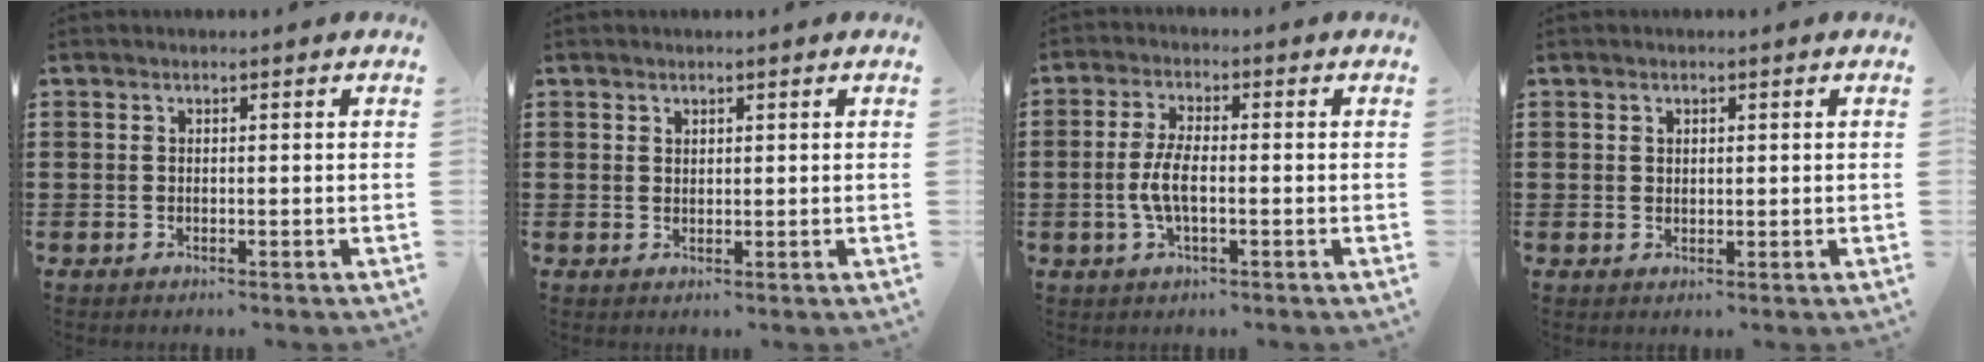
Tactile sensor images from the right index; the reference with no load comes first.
{"total": 1.2, "force": [1.0, 0.7, 0.2], "torque": [-0.005, 0.002, 0.019]}
{"total": 4.9, "force": [-0.9, 1.6, 4.5], "torque": [-0.107, -0.006, -0.025]}
{"total": 1.0, "force": [0.6, 0.7, 0.4], "torque": [-0.009, 0.004, 0.012]}